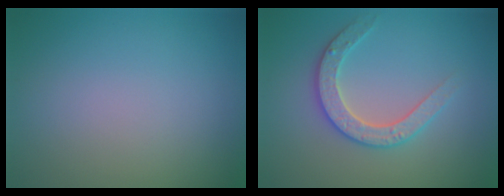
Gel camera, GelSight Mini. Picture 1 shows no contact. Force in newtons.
{"total": 2.8, "press": 2.8, "slide": 0.3}